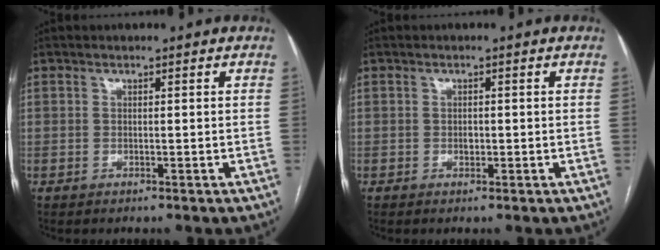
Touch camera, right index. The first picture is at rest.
{"total": 1.0, "force": [-0.2, 0.7, 0.7], "torque": [-0.014, 0.001, -0.002]}